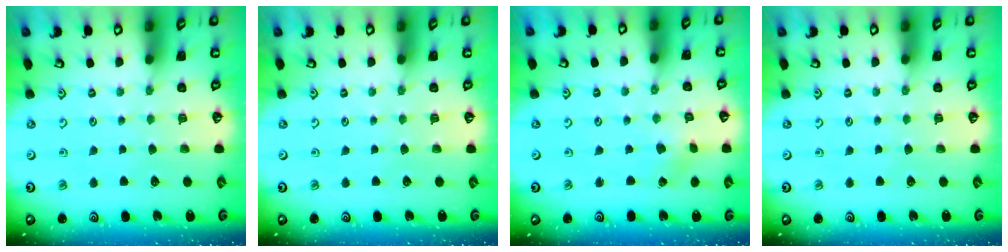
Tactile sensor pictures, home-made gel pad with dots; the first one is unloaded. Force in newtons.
{"total": 0.0}
{"total": 0.8, "press": 0.7, "slide": 0.2}
{"total": 0.0}